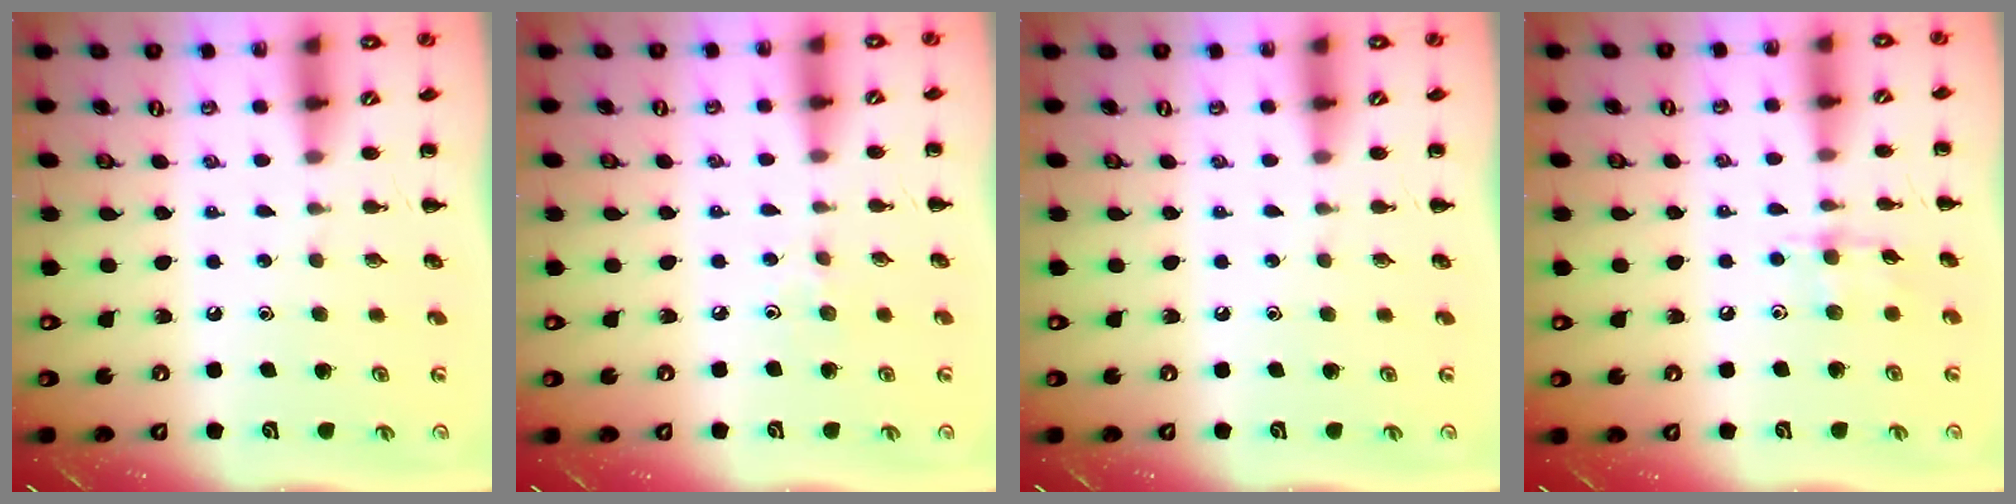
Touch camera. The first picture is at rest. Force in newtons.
{"total": 3.1, "press": 2.9, "slide": 1.2}
{"total": 0.0}
{"total": 5.5, "press": 5.5, "slide": 0.7}